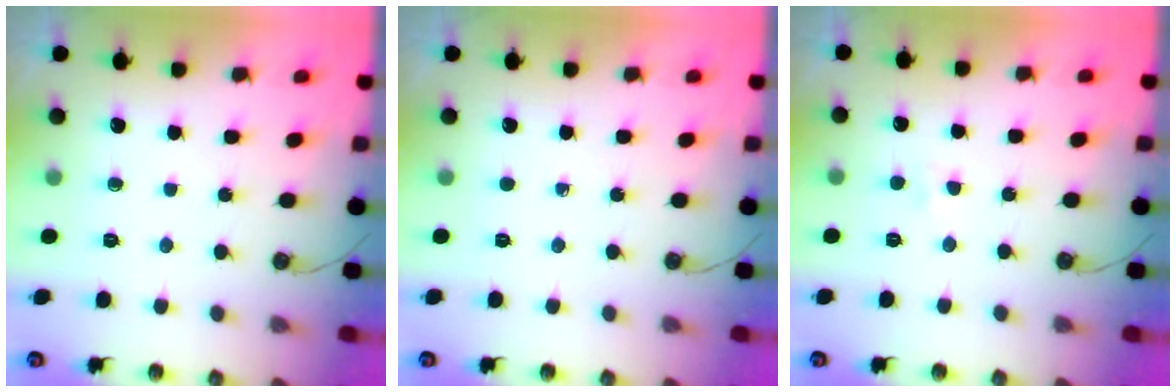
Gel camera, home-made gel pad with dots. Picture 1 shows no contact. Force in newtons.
{"total": 0.0}
{"total": 1.9, "press": 1.8, "slide": 0.4}